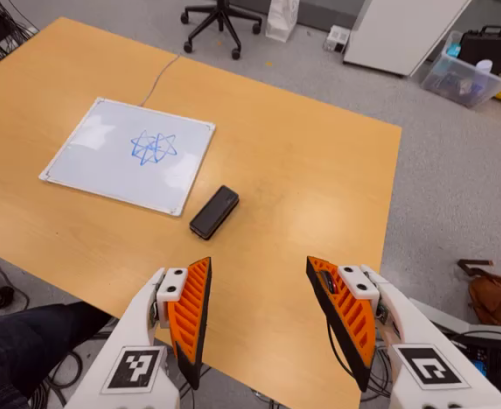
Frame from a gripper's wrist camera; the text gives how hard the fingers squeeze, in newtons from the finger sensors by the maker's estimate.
{"total": 0.0}